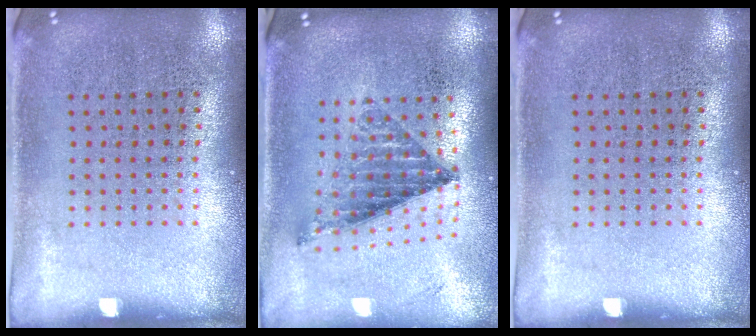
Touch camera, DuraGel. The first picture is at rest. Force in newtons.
{"total": 0.8, "press": 0.8, "slide": 0.2}
{"total": 0.0}